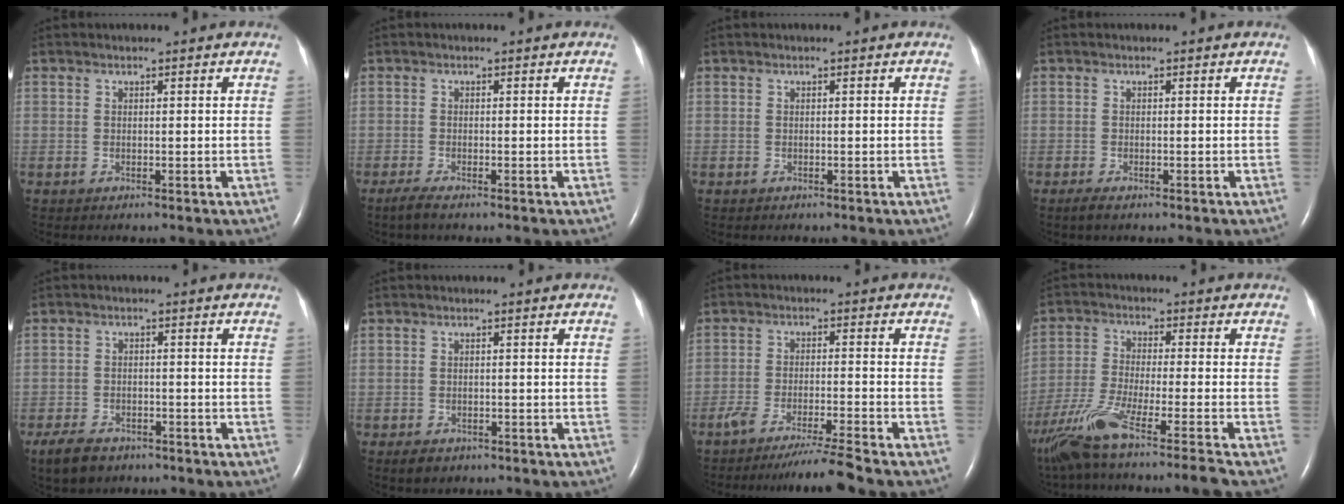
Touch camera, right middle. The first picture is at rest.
{"total": 1.9, "force": [-1.4, 0.0, 1.2], "torque": [-0.041, -0.009, -0.030]}
{"total": 0.0}
{"total": 1.3, "force": [-0.9, 0.3, 0.8], "torque": [-0.029, -0.005, -0.016]}
{"total": 6.0, "force": [-4.5, 3.1, 2.5], "torque": [-0.054, -0.005, -0.070]}
{"total": 2.3, "force": [-1.6, 1.4, 0.9], "torque": [-0.021, -0.001, -0.016]}
{"total": 6.9, "force": [-5.9, -1.7, 3.2], "torque": [-0.049, -0.026, -0.102]}
{"total": 17.0, "force": [-13.2, -1.7, 10.5], "torque": [-0.205, -0.045, -0.229]}